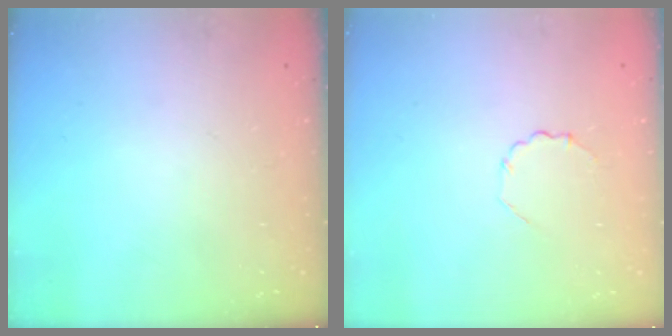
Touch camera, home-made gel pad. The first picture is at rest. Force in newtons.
{"total": 2.8, "press": 2.6, "slide": 1.1}